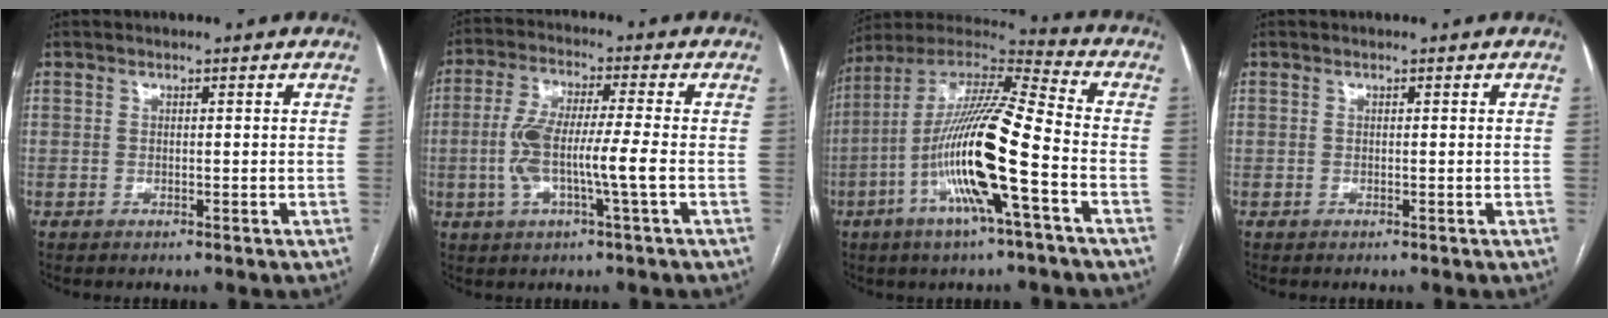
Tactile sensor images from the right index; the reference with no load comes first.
{"total": 9.0, "force": [-1.6, 0.5, 8.8], "torque": [-0.181, 0.008, -0.034]}
{"total": 18.7, "force": [-5.3, 1.0, 17.9], "torque": [-0.348, -0.004, -0.104]}
{"total": 0.0}